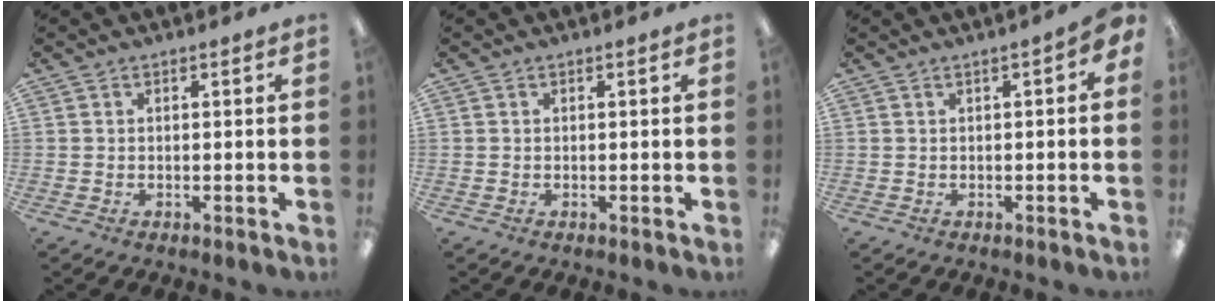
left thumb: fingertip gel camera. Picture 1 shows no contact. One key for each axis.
{"total": 0.0}
{"total": 1.5, "fx": -0.2, "fy": 0.6, "fz": 1.3, "tx": -0.025, "ty": 0.006, "tz": -0.005}